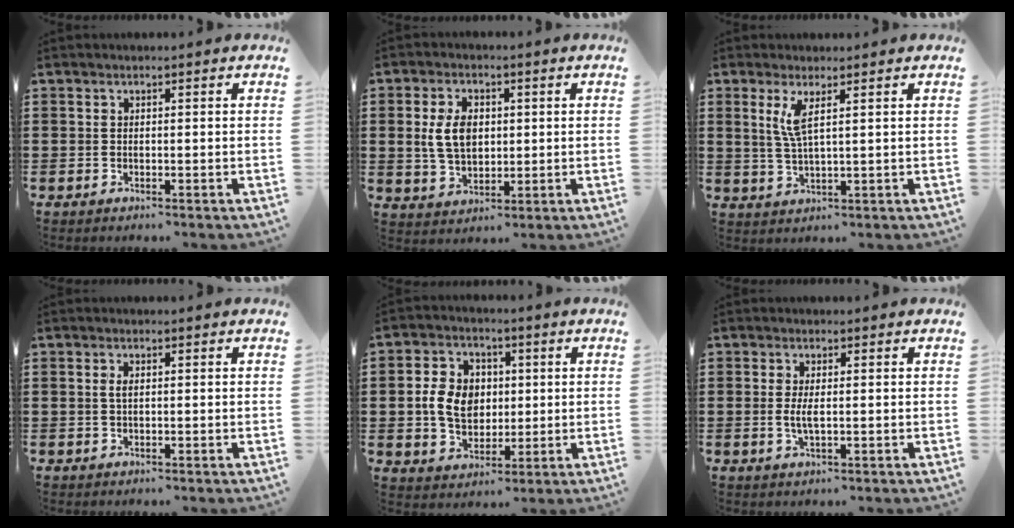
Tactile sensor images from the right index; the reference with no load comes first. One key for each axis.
{"total": 6.3, "fx": 0.8, "fy": 4.1, "fz": 4.8, "tx": -0.109, "ty": 0.005, "tz": 0.009}
{"total": 3.9, "fx": 1.7, "fy": 0.5, "fz": 3.5, "tx": -0.083, "ty": -0.005, "tz": 0.026}
{"total": 1.3, "fx": 0.2, "fy": 0.5, "fz": 1.2, "tx": -0.024, "ty": 0.003, "tz": 0.002}
{"total": 7.9, "fx": 0.3, "fy": 6.2, "fz": 4.9, "tx": -0.114, "ty": 0.011, "tz": 0.000}
{"total": 2.4, "fx": -0.1, "fy": 0.5, "fz": 2.3, "tx": -0.050, "ty": -0.007, "tz": -0.004}